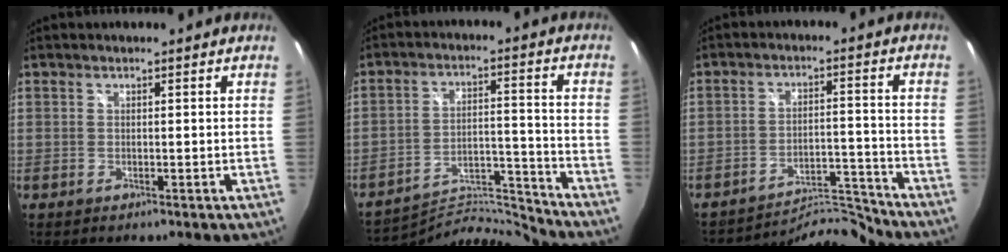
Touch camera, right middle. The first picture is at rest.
{"total": 11.7, "force": [-11.6, -1.3, -0.7], "torque": [0.001, 0.029, -0.195]}
{"total": 8.4, "force": [-8.3, -1.0, -0.9], "torque": [0.000, 0.026, -0.137]}